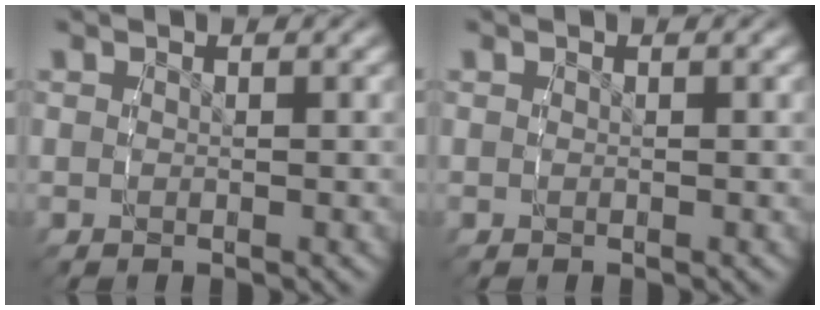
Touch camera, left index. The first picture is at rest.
{"total": 0.0}